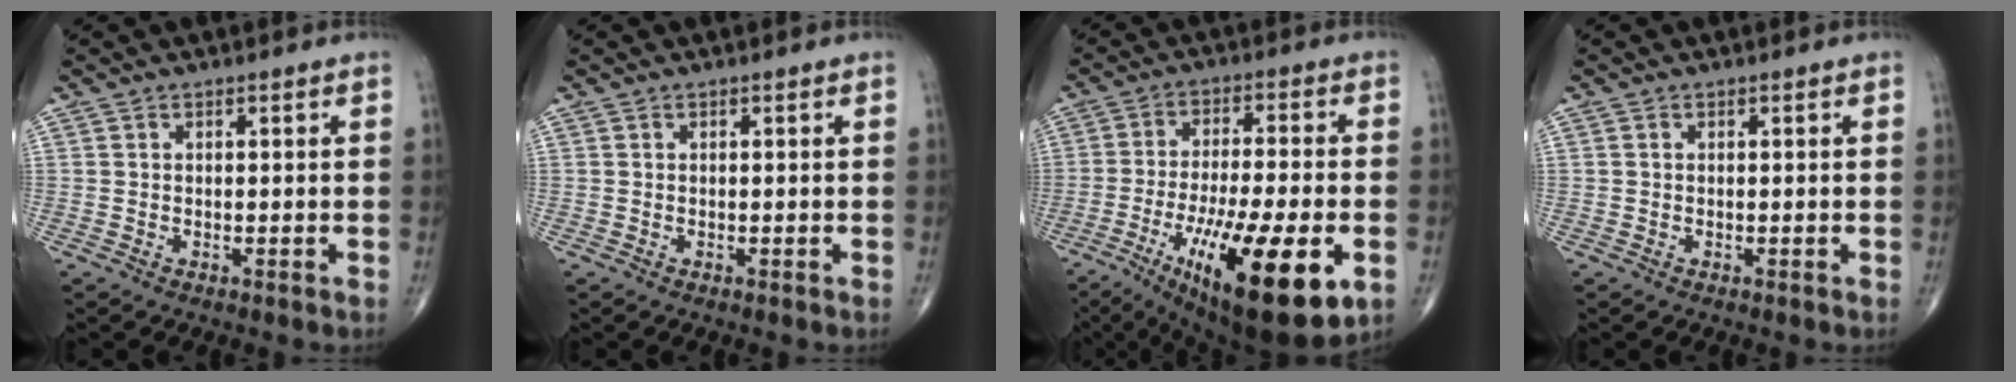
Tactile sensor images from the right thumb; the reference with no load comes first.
{"total": 0.0}
{"total": 23.3, "force": [-8.4, 6.6, 20.7], "torque": [-0.324, -0.009, -0.120]}
{"total": 0.0}